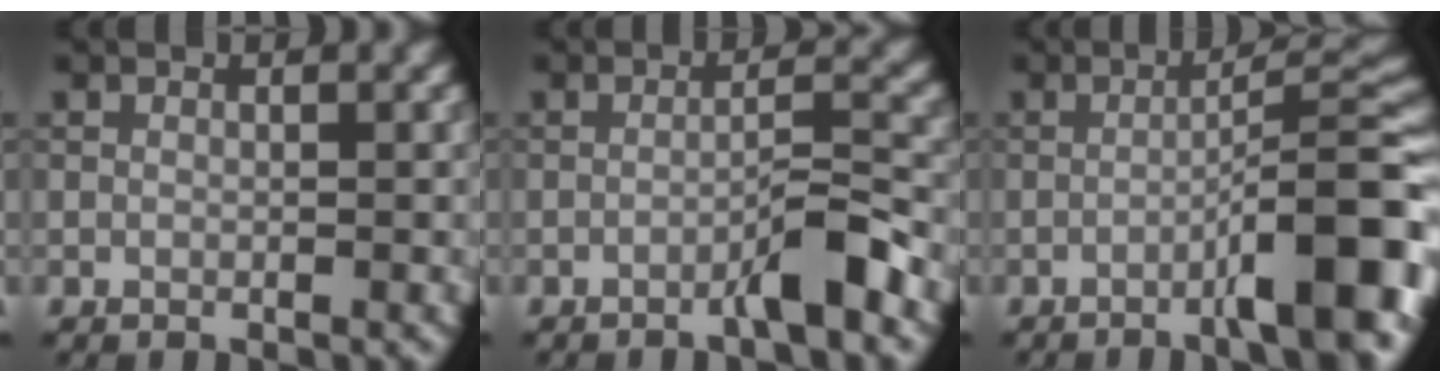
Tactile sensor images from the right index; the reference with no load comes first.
{"total": 3.3, "force": [-1.8, 0.2, 2.8], "torque": [-0.043, 0.013, -0.036]}
{"total": 9.2, "force": [-3.7, 1.5, 8.4], "torque": [-0.105, 0.019, -0.060]}